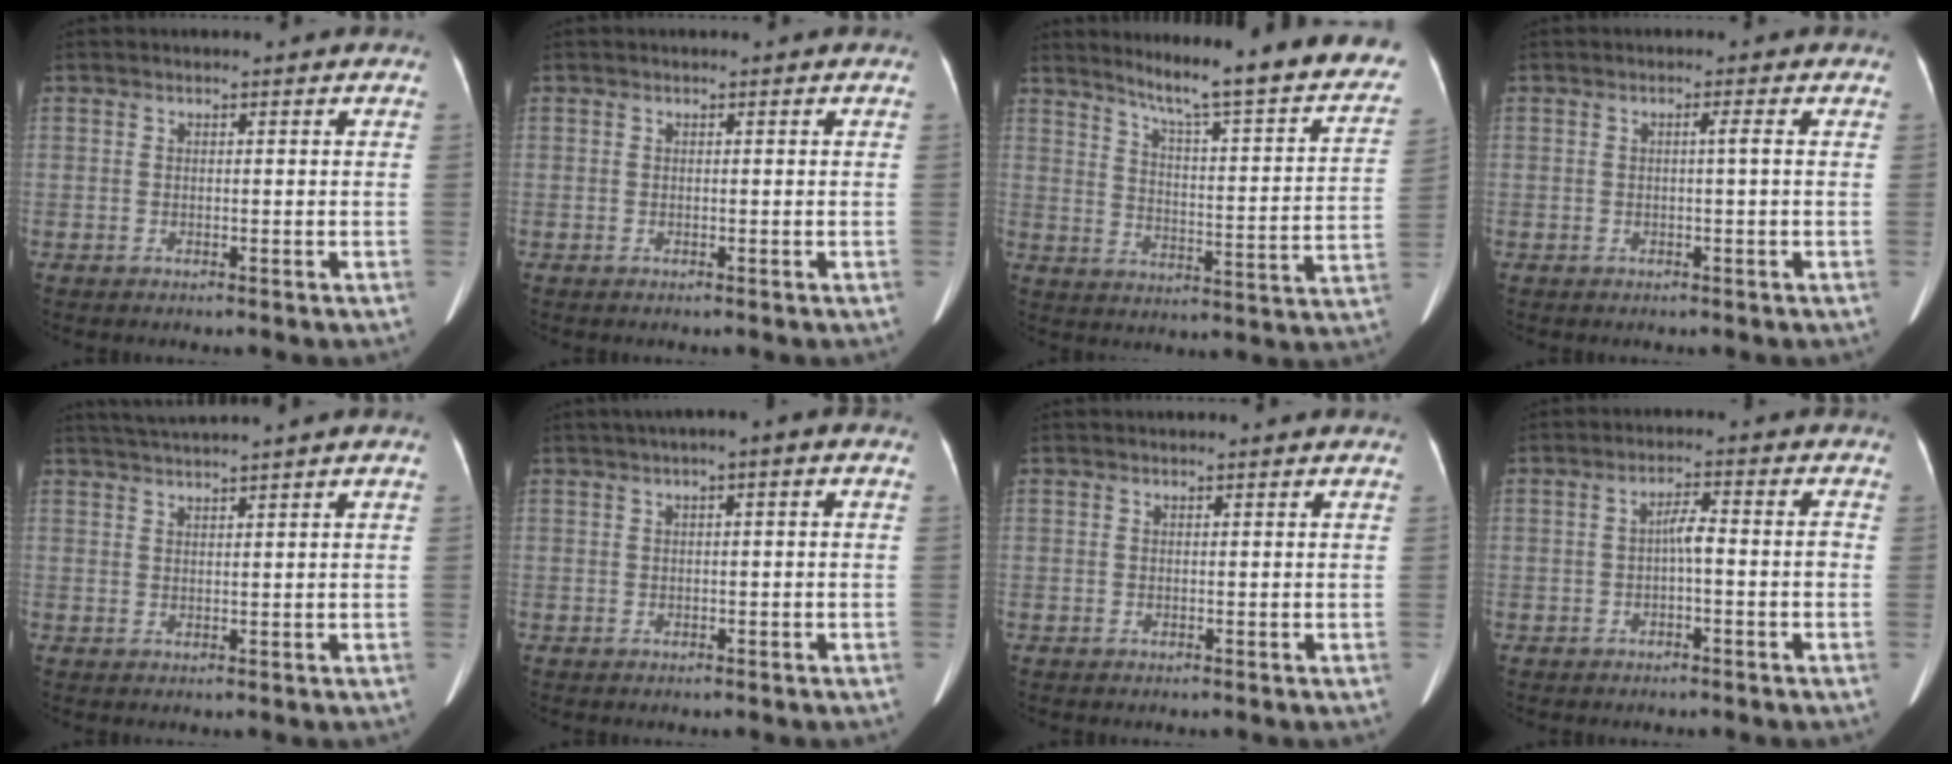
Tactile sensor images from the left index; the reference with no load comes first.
{"total": 0.0}
{"total": 25.3, "force": [21.5, 1.8, 13.2], "torque": [-0.183, -0.067, 0.269]}
{"total": 1.1, "force": [0.1, -0.3, 1.1], "torque": [-0.015, 0.004, 0.000]}
{"total": 4.7, "force": [4.0, -1.4, 2.1], "torque": [-0.036, 0.018, 0.075]}
{"total": 3.2, "force": [1.2, 0.5, 2.9], "torque": [-0.043, 0.018, 0.014]}
{"total": 1.1, "force": [1.0, 0.0, 0.4], "torque": [-0.009, 0.011, 0.016]}
{"total": 3.3, "force": [-0.6, 0.6, 3.2], "torque": [-0.052, 0.015, -0.009]}